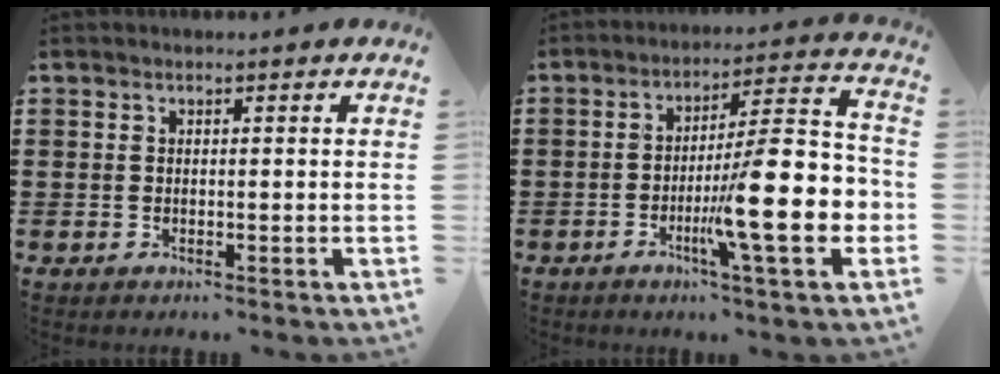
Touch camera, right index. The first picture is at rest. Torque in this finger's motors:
{"motor_torque": [2.14, 0.00, 1.01, 0.21]}